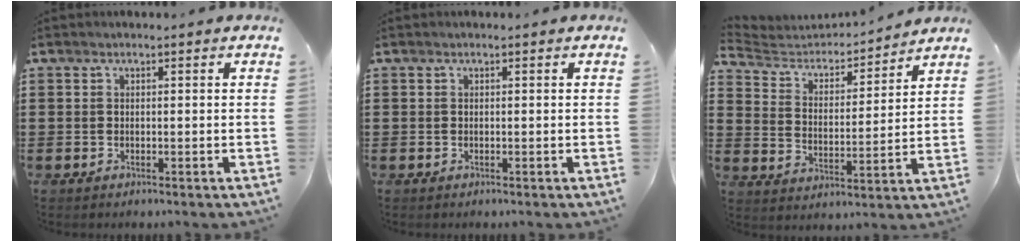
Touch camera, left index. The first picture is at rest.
{"total": 0.0}
{"total": 4.1, "force": [3.8, 1.3, 0.4], "torque": [-0.037, -0.030, 0.060]}